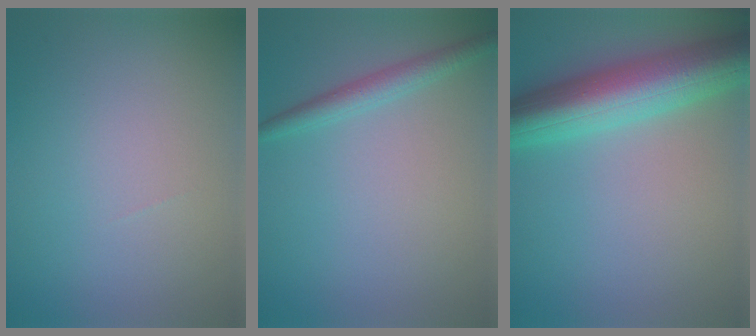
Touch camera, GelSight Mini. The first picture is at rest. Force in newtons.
{"total": 2.1, "press": 2.1, "slide": 0.1}
{"total": 9.1, "press": 9.0, "slide": 0.5}